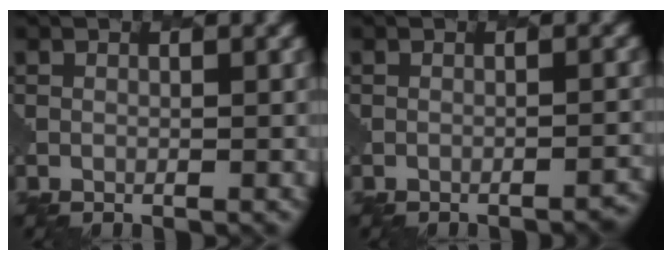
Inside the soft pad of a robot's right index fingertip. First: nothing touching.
{"total": 2.4, "force": [-2.2, 0.5, 0.9], "torque": [-0.007, 0.015, -0.030]}